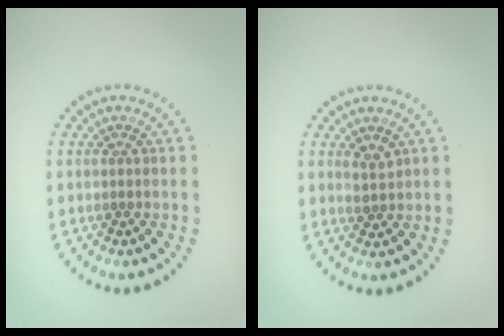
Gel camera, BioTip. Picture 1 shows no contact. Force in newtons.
{"total": 1.2, "press": 1.1, "slide": 0.4}